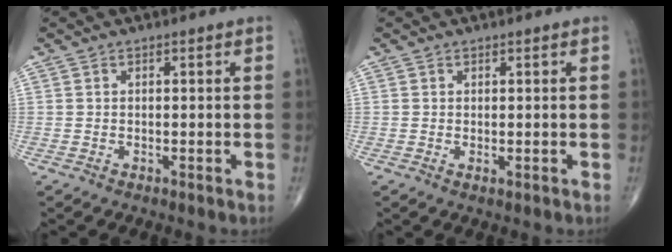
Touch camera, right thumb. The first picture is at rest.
{"total": 0.6, "force": [0.1, 0.2, 0.5], "torque": [-0.010, -0.003, 0.002]}